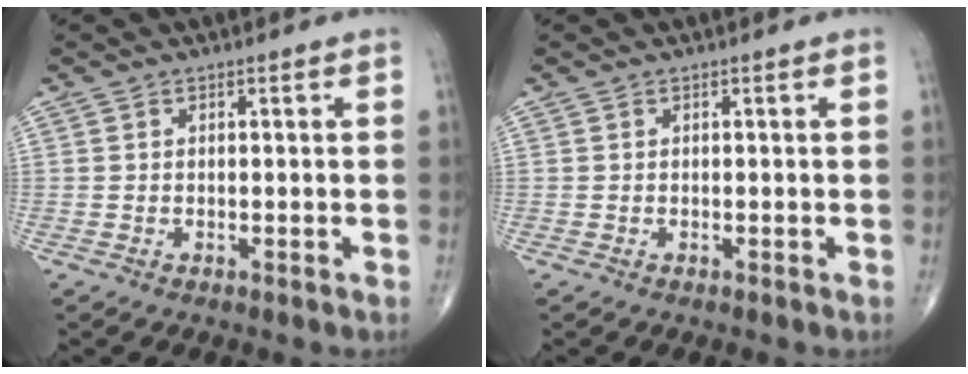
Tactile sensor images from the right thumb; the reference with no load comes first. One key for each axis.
{"total": 0.0}